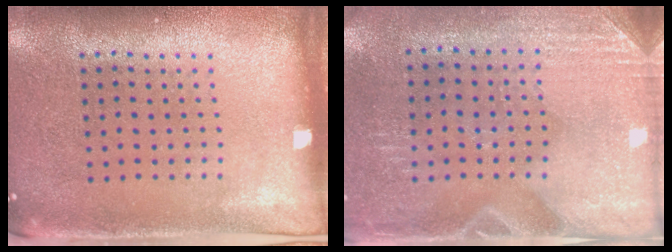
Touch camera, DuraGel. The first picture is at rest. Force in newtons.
{"total": 2.8, "press": 2.5, "slide": 1.2}